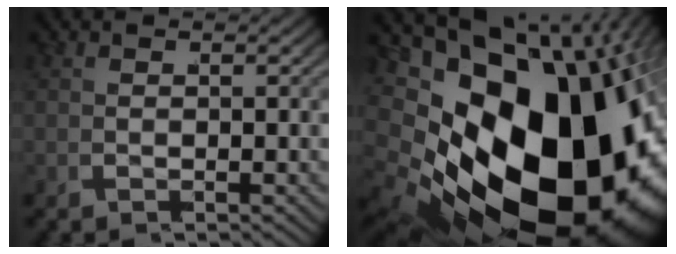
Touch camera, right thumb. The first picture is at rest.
{"total": 28.6, "force": [-3.8, 17.8, 22.1], "torque": [-0.395, -0.079, -0.012]}